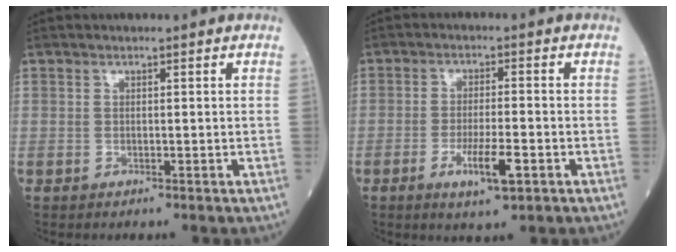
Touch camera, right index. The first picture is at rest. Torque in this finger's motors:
{"motor_torque": [0.76, -0.40, 0.45, 0.11]}